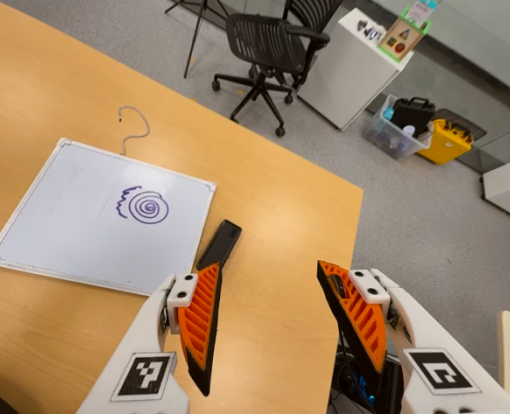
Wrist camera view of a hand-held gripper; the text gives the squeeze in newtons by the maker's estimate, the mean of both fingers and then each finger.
{"total": 0.0}